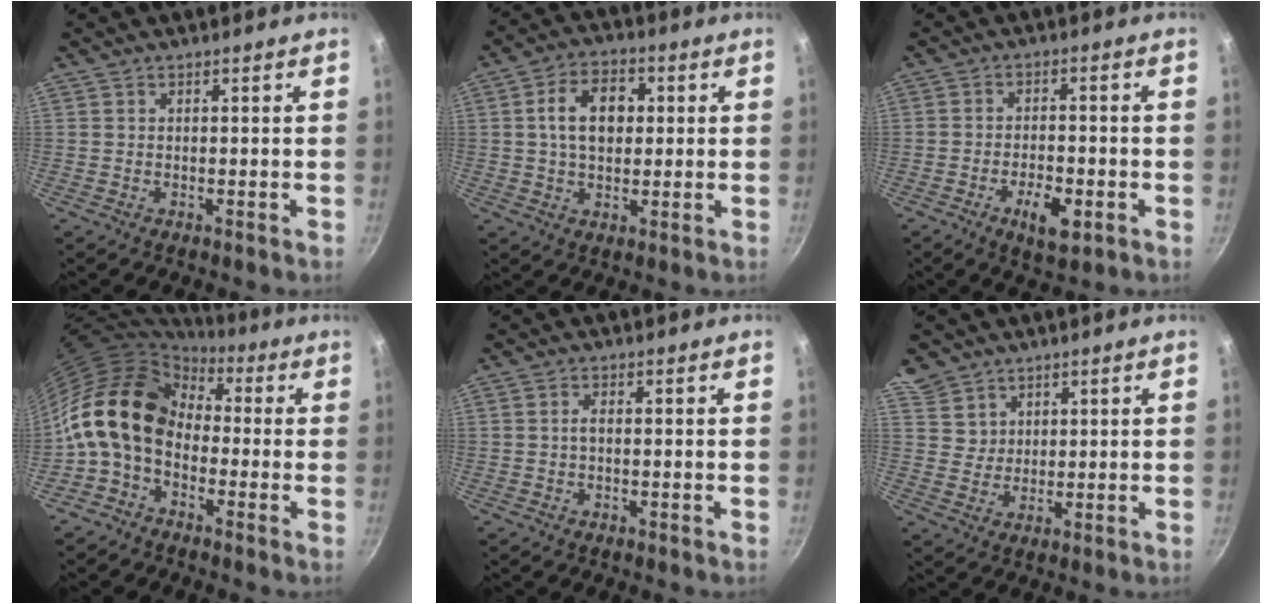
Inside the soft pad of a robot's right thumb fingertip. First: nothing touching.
{"total": 9.7, "force": [1.5, 6.6, 6.9], "torque": [-0.095, 0.011, 0.017]}
{"total": 6.8, "force": [-3.0, 2.9, 5.4], "torque": [-0.080, 0.014, -0.045]}
{"total": 15.9, "force": [-0.8, 11.8, 10.7], "torque": [-0.190, 0.043, -0.040]}
{"total": 1.2, "force": [-0.2, 0.4, 1.1], "torque": [-0.024, 0.005, -0.005]}
{"total": 6.1, "force": [3.8, 4.6, 0.9], "torque": [0.015, -0.006, 0.075]}